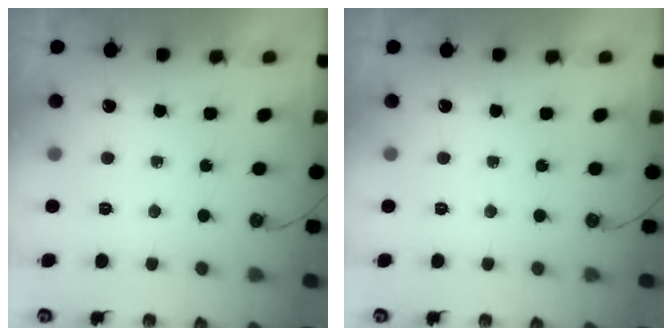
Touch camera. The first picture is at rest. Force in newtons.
{"total": 0.0}